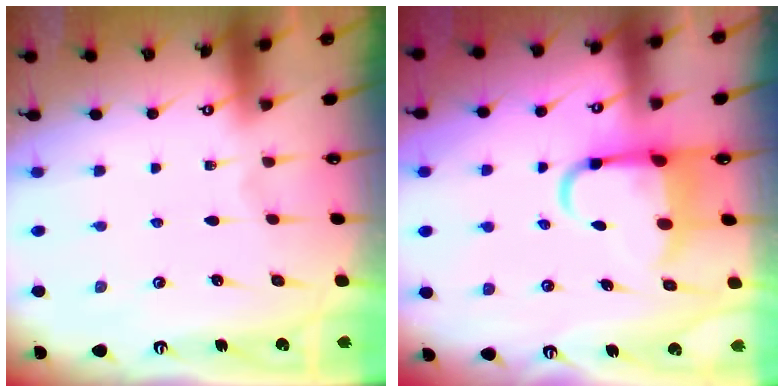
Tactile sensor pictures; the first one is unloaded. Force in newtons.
{"total": 7.8, "press": 7.5, "slide": 1.9}